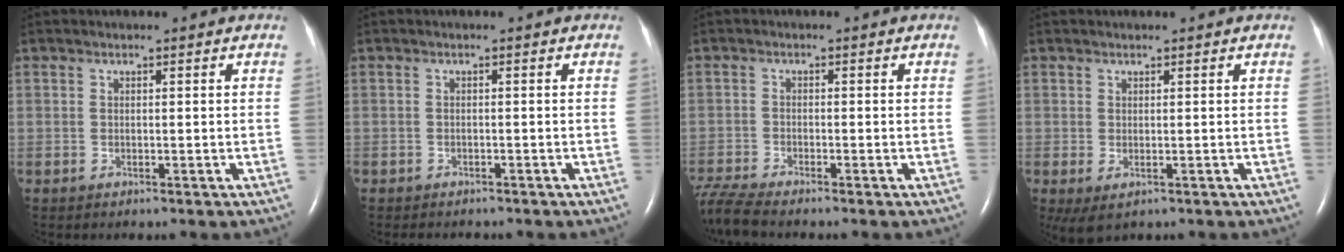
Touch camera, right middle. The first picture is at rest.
{"total": 2.8, "force": [-2.4, 1.1, 0.9], "torque": [-0.015, -0.004, -0.026]}
{"total": 5.1, "force": [-4.7, -0.6, 1.9], "torque": [-0.049, -0.019, -0.093]}
{"total": 2.8, "force": [-0.6, 1.3, 2.5], "torque": [-0.049, -0.007, 0.001]}